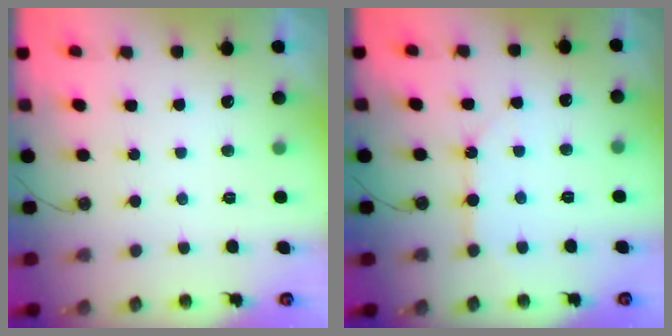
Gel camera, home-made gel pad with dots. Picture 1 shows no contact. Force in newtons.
{"total": 6.8, "press": 6.8, "slide": 0.6}